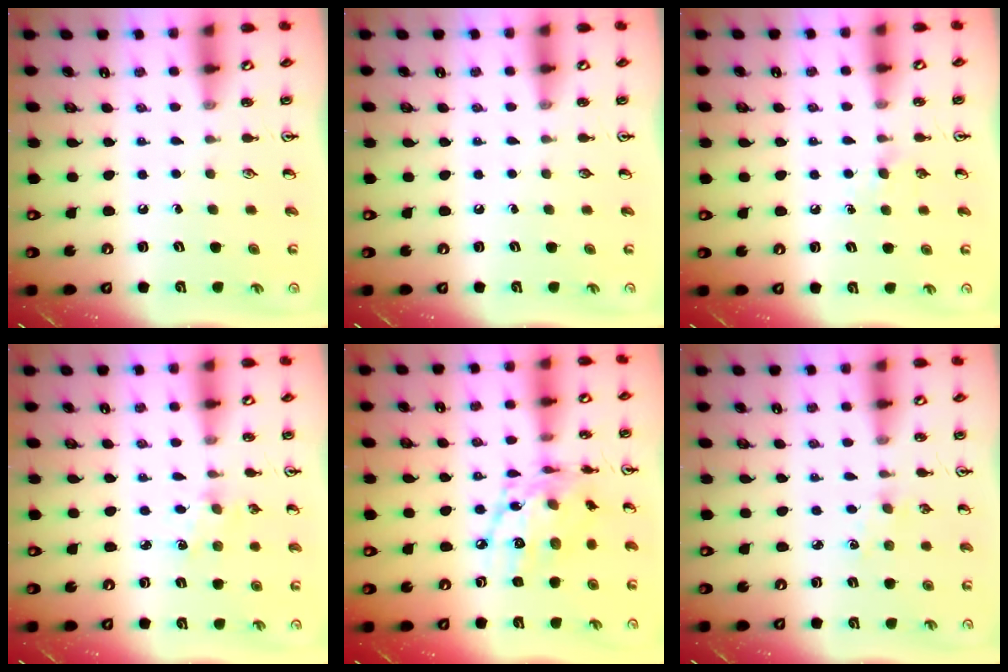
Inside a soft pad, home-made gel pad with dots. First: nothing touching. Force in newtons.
{"total": 0.0}
{"total": 4.0, "press": 4.0, "slide": 0.6}
{"total": 1.7, "press": 1.7, "slide": 0.3}
{"total": 14.9, "press": 14.9, "slide": 0.7}
{"total": 1.3, "press": 1.3, "slide": 0.3}